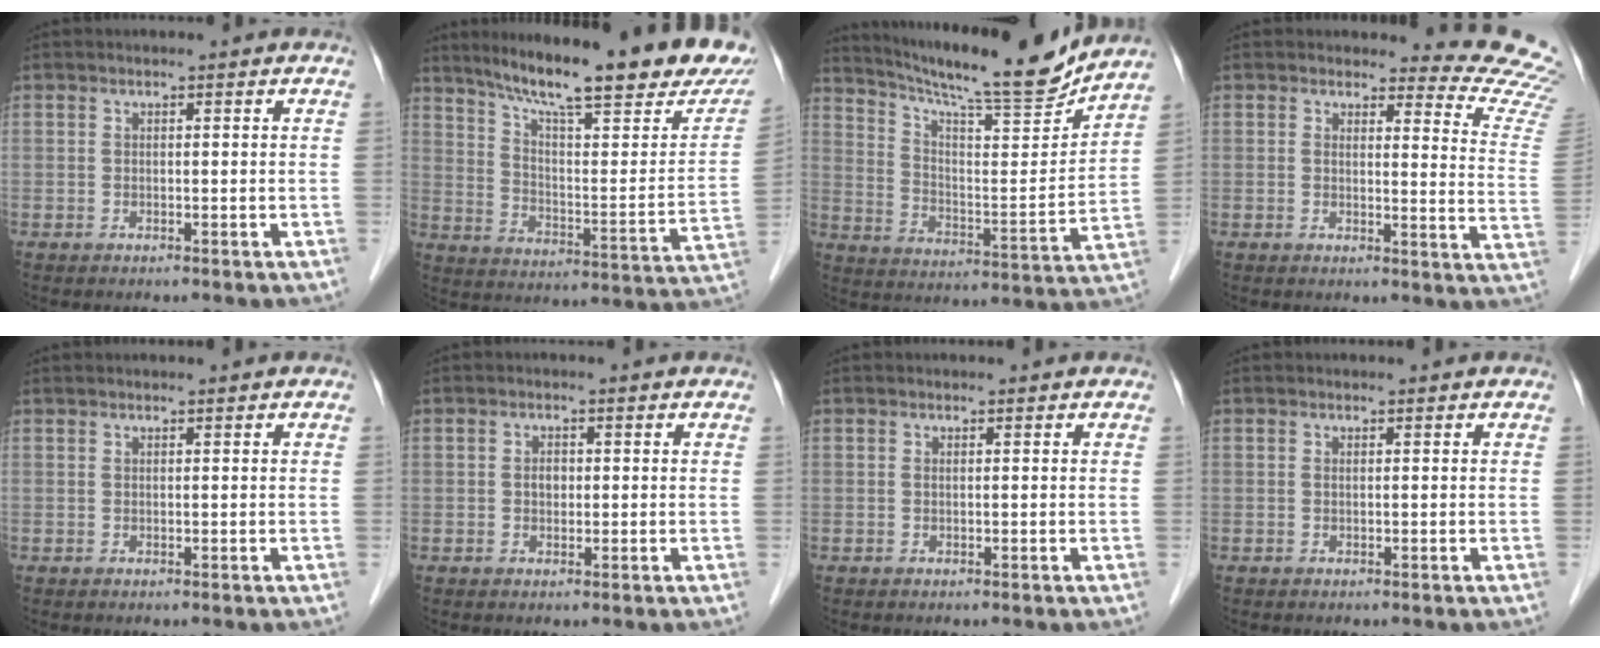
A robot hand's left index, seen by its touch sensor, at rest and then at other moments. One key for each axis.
{"total": 26.2, "fx": 20.2, "fy": 3.1, "fz": 16.4, "tx": -0.249, "ty": -0.027, "tz": 0.277}
{"total": 18.9, "fx": 17.4, "fy": 0.4, "fz": 7.4, "tx": -0.134, "ty": -0.033, "tz": 0.263}
{"total": 12.0, "fx": 11.9, "fy": 1.7, "fz": 1.0, "tx": 0.024, "ty": -0.118, "tz": 0.085}
{"total": 0.6, "fx": 0.6, "fy": 0.0, "fz": 0.1, "tx": -0.007, "ty": 0.011, "tz": 0.013}
{"total": 1.4, "fx": 0.0, "fy": 1.0, "fz": 0.9, "tx": -0.016, "ty": 0.002, "tz": 0.000}
{"total": 0.0}
{"total": 0.0}